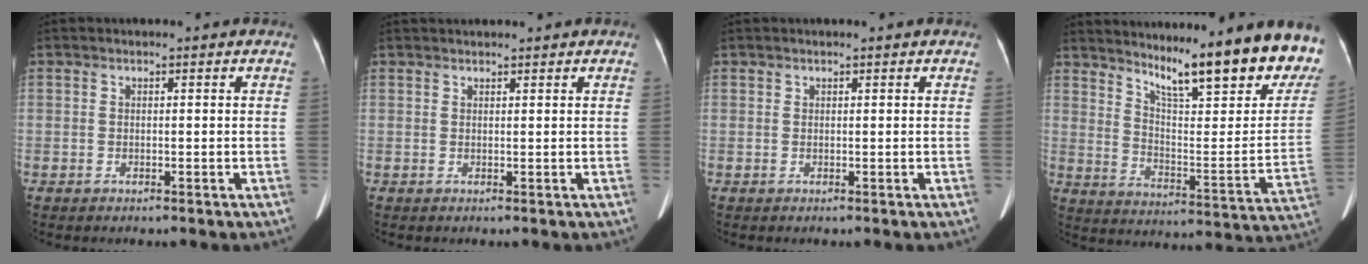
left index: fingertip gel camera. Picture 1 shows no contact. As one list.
[{"total": 4.8, "force": [4.4, 0.7, 1.8], "torque": [-0.022, 0.020, 0.056]}, {"total": 1.5, "force": [1.3, 0.3, 0.7], "torque": [-0.003, 0.003, 0.014]}, {"total": 22.5, "force": [18.4, 2.4, 12.8], "torque": [-0.185, -0.093, 0.243]}]